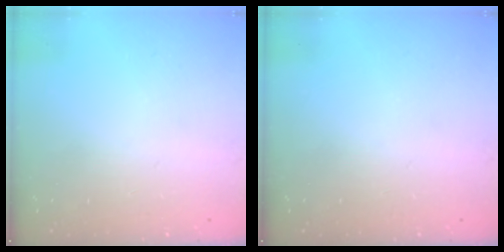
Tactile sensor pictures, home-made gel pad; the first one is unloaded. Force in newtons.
{"total": 0.0}